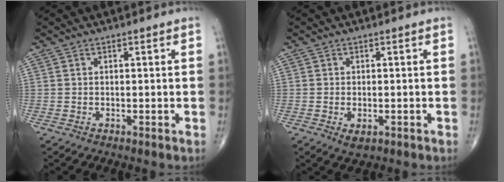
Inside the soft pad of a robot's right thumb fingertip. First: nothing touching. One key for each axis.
{"total": 2.4, "fx": -0.8, "fy": 1.3, "fz": 1.8, "tx": -0.026, "ty": 0.000, "tz": -0.008}